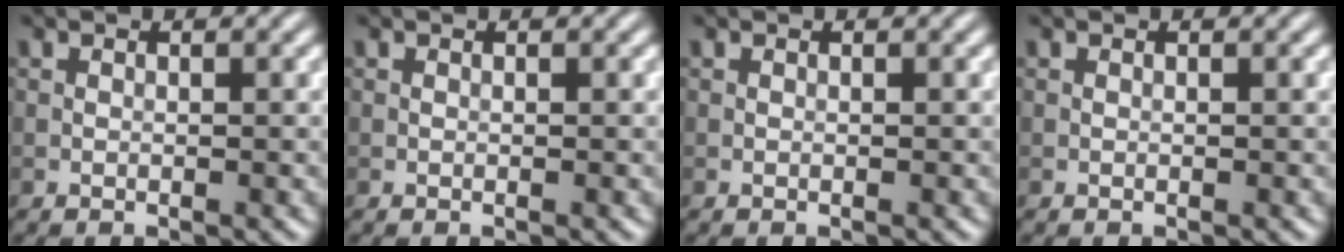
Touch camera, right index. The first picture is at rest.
{"total": 0.0}
{"total": 0.0}
{"total": 0.0}